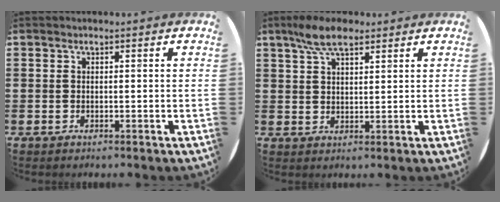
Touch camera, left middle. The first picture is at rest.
{"total": 5.8, "force": [4.1, 2.1, 3.4], "torque": [-0.076, 0.003, 0.075]}